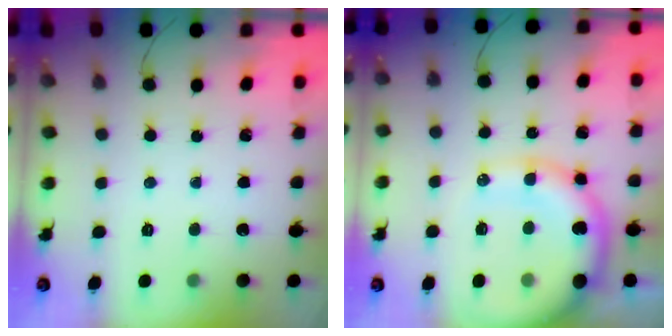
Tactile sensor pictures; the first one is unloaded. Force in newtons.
{"total": 16.1, "press": 15.7, "slide": 3.4}